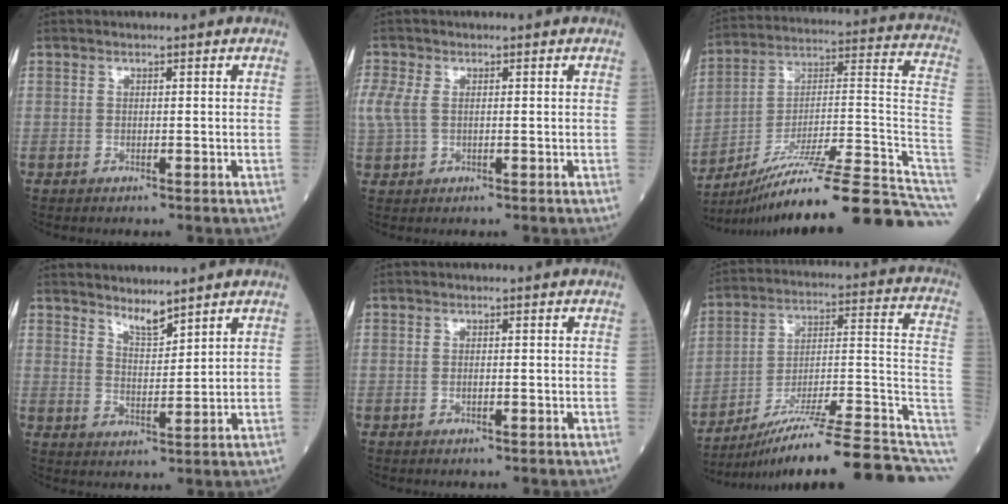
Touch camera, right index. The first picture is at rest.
{"total": 5.3, "force": [0.4, 3.6, 3.9], "torque": [-0.133, 0.018, 0.015]}
{"total": 28.9, "force": [-22.0, 0.7, 18.8], "torque": [-0.181, 0.020, -0.335]}
{"total": 3.4, "force": [3.2, 0.2, 1.2], "torque": [-0.025, -0.011, 0.064]}
{"total": 0.7, "force": [-0.2, 0.1, 0.7], "torque": [-0.016, -0.001, -0.002]}
{"total": 23.0, "force": [-16.0, 1.6, 16.4], "torque": [-0.177, 0.025, -0.251]}